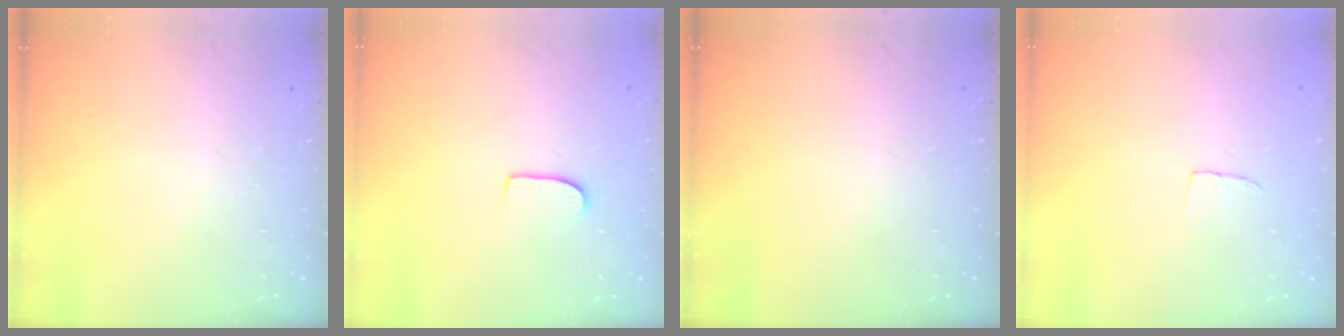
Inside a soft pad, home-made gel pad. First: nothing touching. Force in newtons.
{"total": 5.8, "press": 5.8, "slide": 0.5}
{"total": 0.0}
{"total": 2.4, "press": 2.4, "slide": 0.1}